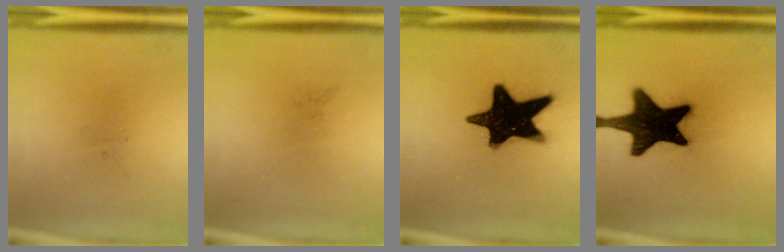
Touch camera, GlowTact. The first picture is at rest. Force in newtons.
{"total": 0.0}
{"total": 19.4}
{"total": 19.2}